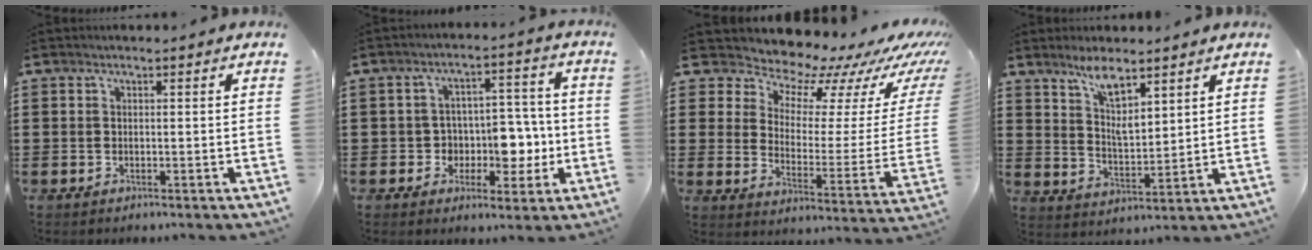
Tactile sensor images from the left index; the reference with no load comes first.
{"total": 6.9, "force": [-1.2, 5.8, 3.7], "torque": [-0.064, 0.006, -0.021]}
{"total": 6.8, "force": [5.9, 3.1, 1.3], "torque": [-0.040, -0.064, 0.094]}
{"total": 6.8, "force": [4.9, 2.2, 4.3], "torque": [-0.090, -0.009, 0.085]}